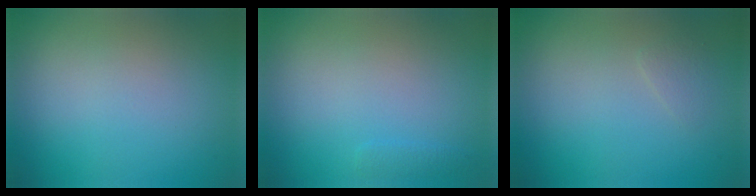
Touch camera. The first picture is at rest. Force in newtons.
{"total": 0.7, "press": 0.7, "slide": 0.1}
{"total": 0.7, "press": 0.7, "slide": 0.1}